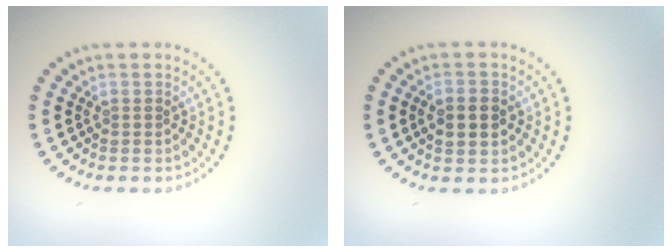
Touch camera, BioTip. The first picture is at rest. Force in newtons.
{"total": 3.4, "press": 3.4, "slide": 0.1}